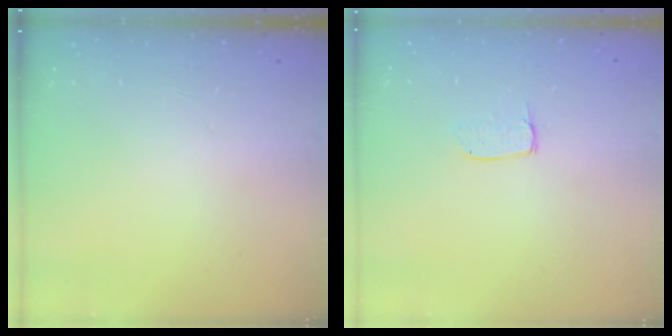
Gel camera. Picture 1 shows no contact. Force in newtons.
{"total": 4.9, "press": 4.8, "slide": 0.4}